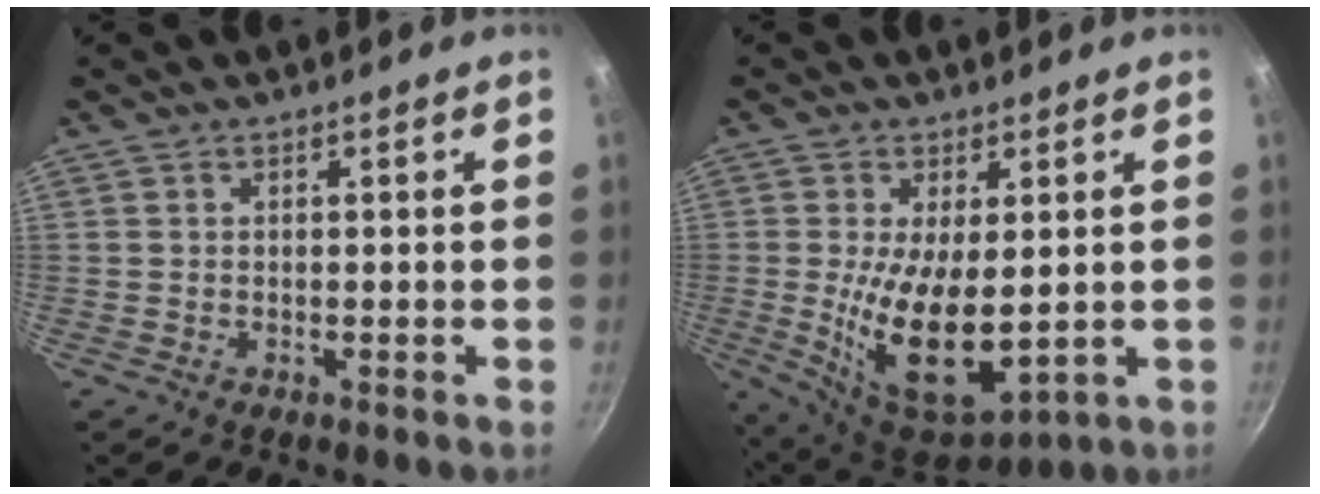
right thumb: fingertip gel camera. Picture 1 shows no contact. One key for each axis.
{"total": 15.0, "fx": -0.6, "fy": 7.1, "fz": 13.2, "tx": -0.224, "ty": -0.022, "tz": 0.009}